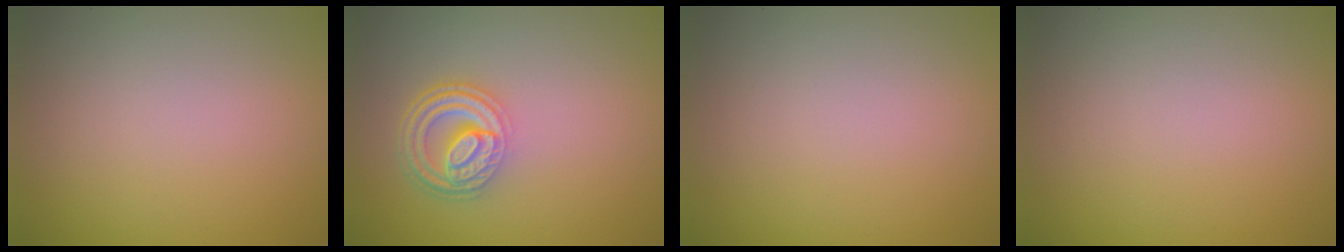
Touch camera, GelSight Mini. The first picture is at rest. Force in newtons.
{"total": 4.7, "press": 3.5, "slide": 3.1}
{"total": 0.0}
{"total": 0.0}